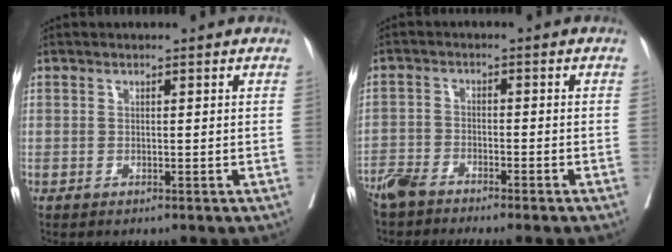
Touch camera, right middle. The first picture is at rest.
{"total": 5.8, "force": [-5.2, 0.5, 2.5], "torque": [-0.040, -0.012, -0.095]}